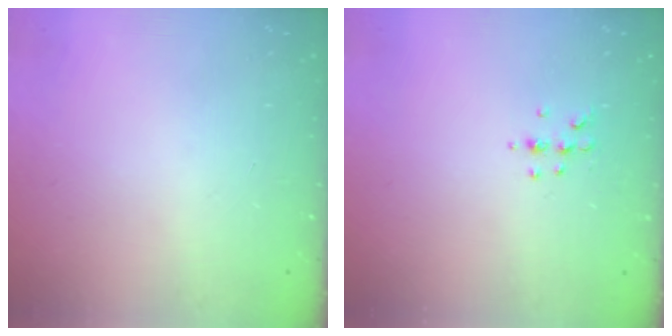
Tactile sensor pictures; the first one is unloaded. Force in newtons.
{"total": 5.3, "press": 5.1, "slide": 1.5}